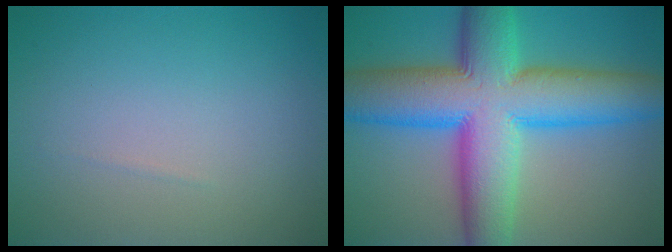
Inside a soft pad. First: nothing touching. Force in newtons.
{"total": 14.2, "press": 14.2, "slide": 0.2}